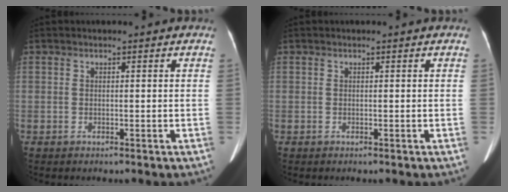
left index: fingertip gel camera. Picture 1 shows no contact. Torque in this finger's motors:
{"motor_torque": [0.14, -0.10, 0.00, 0.00]}